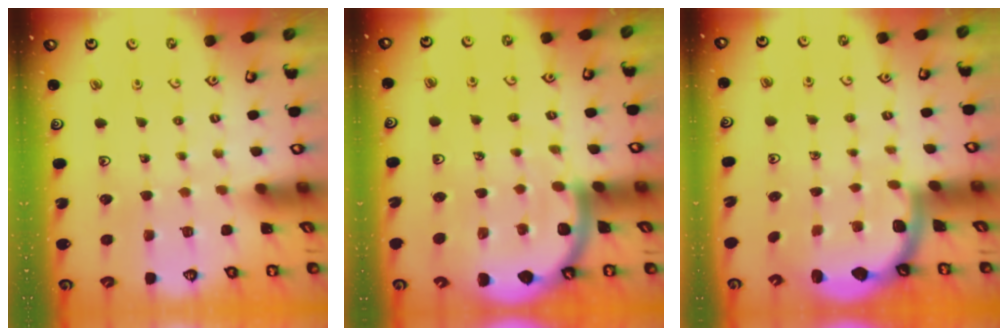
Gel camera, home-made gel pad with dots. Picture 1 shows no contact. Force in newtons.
{"total": 7.1, "press": 7.0, "slide": 1.0}
{"total": 1.8, "press": 1.8, "slide": 0.1}